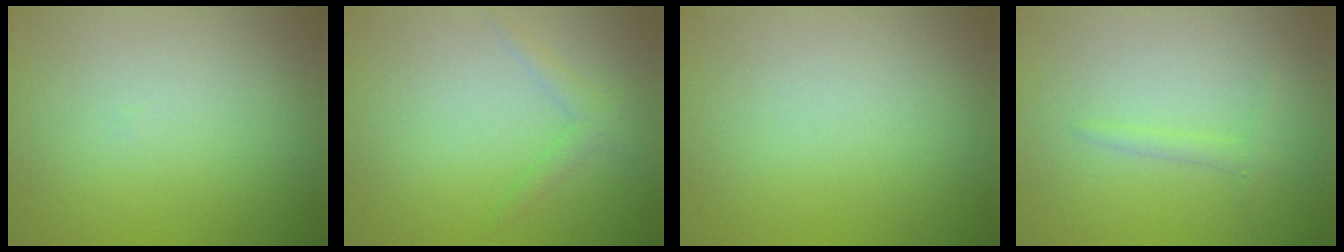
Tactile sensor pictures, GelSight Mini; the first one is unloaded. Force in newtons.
{"total": 1.3, "press": 1.3, "slide": 0.1}
{"total": 0.0}
{"total": 1.0, "press": 1.0, "slide": 0.1}